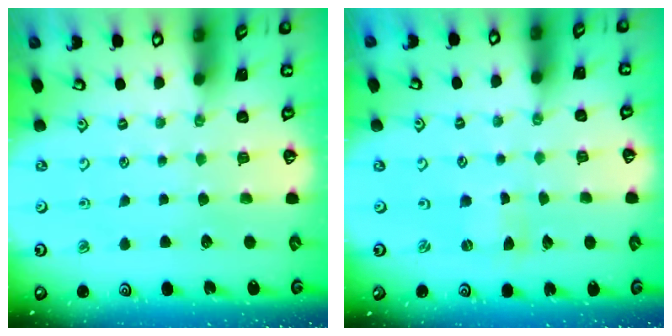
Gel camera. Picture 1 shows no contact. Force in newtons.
{"total": 0.0}